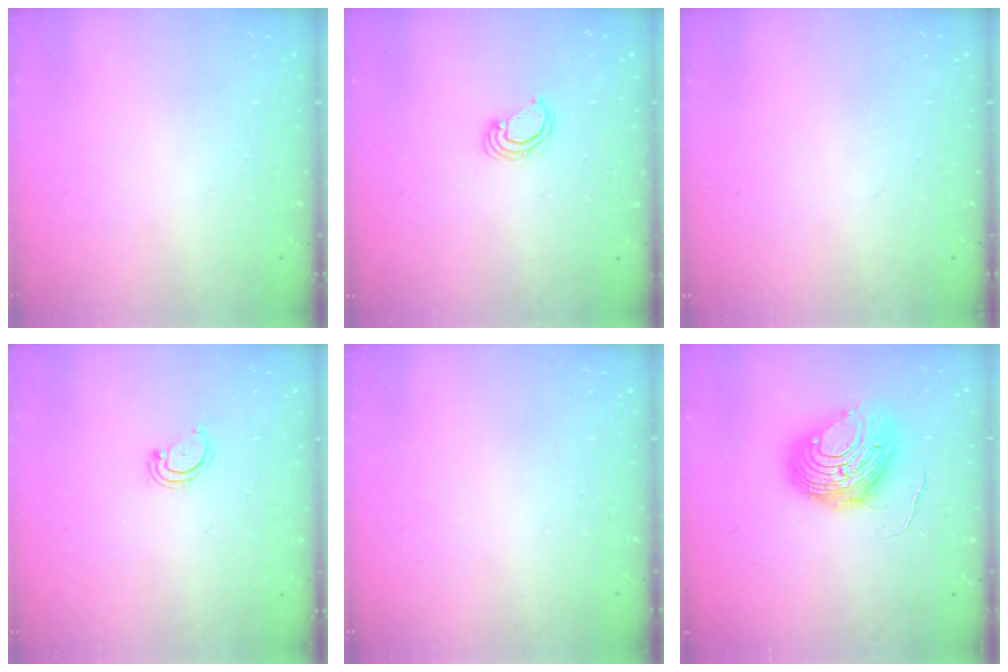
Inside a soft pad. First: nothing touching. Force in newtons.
{"total": 3.5, "press": 3.5, "slide": 0.3}
{"total": 0.0}
{"total": 2.8, "press": 2.8, "slide": 0.3}
{"total": 0.0}
{"total": 11.8, "press": 11.7, "slide": 1.2}